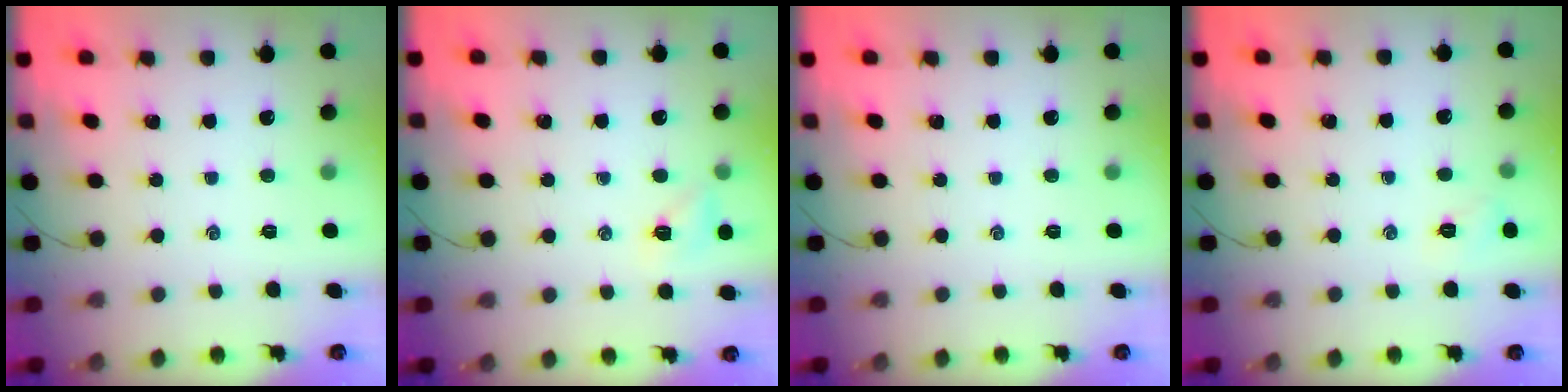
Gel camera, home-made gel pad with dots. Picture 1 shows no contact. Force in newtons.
{"total": 6.1, "press": 5.9, "slide": 1.6}
{"total": 0.0}
{"total": 5.2, "press": 5.0, "slide": 1.4}